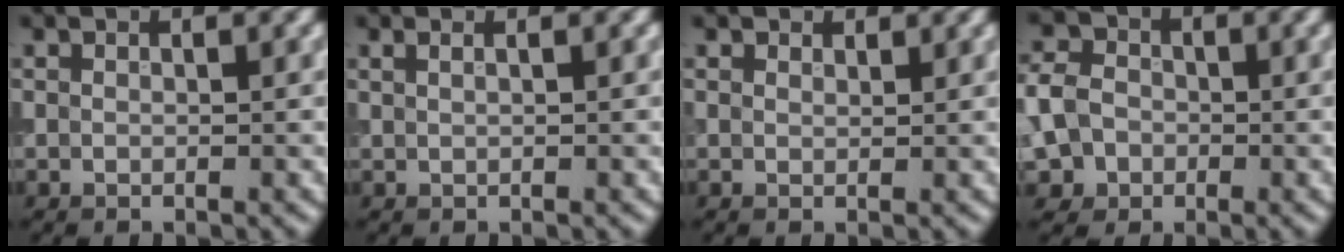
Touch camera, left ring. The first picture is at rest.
{"total": 1.9, "force": [1.0, 1.0, 1.3], "torque": [-0.003, 0.004, -0.005]}
{"total": 1.0, "force": [0.9, 0.4, 0.1], "torque": [-0.003, -0.003, 0.009]}
{"total": 7.3, "force": [-2.0, 6.4, 3.1], "torque": [-0.065, -0.001, -0.066]}